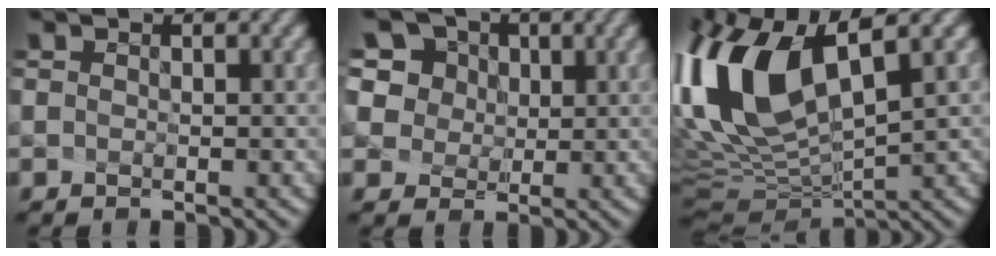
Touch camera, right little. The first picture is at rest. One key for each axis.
{"total": 12.3, "fx": 6.6, "fy": 9.2, "fz": 5.0, "tx": -0.170, "ty": 0.029, "tz": 0.142}
{"total": 10.9, "fx": 3.6, "fy": 3.7, "fz": 9.6, "tx": -0.236, "ty": -0.010, "tz": 0.102}